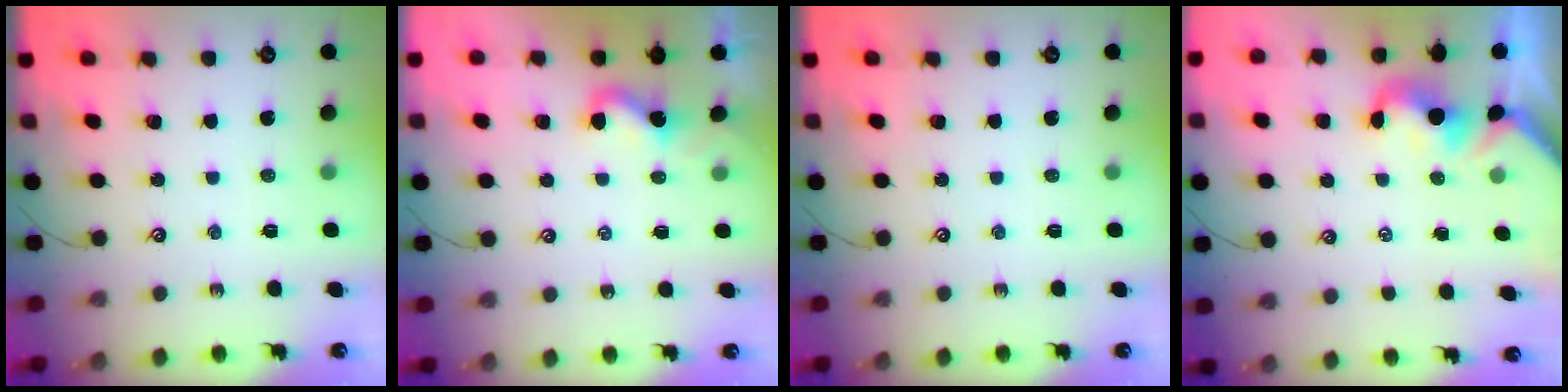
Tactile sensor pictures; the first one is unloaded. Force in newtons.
{"total": 2.9, "press": 2.9, "slide": 0.4}
{"total": 0.0}
{"total": 1.1, "press": 1.1, "slide": 0.2}